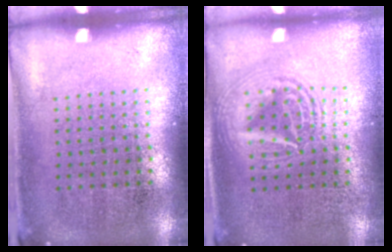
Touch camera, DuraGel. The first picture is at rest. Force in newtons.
{"total": 2.2, "press": 2.2, "slide": 0.2}